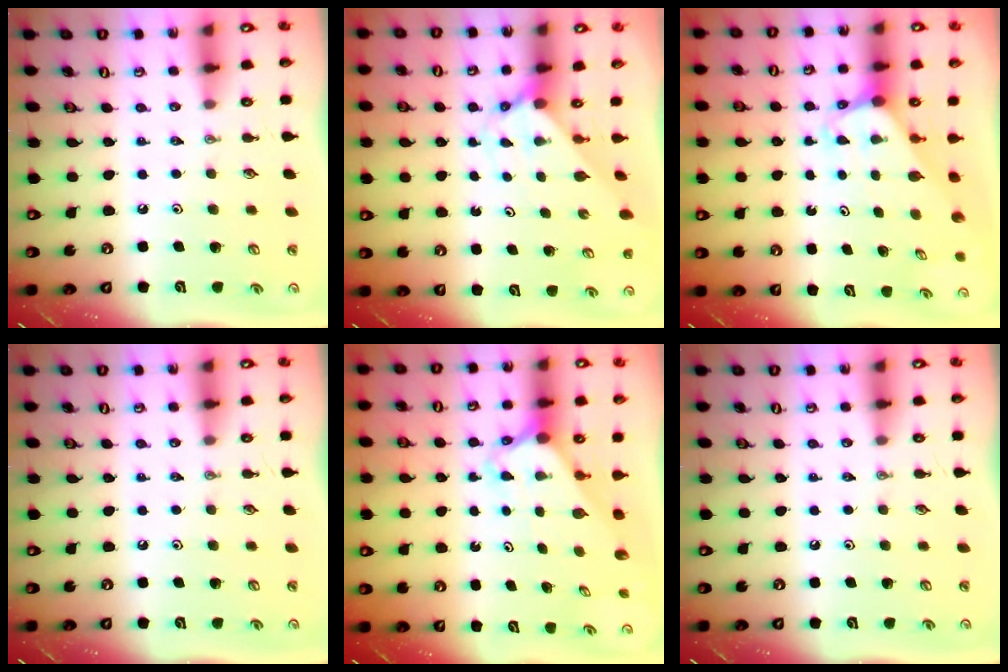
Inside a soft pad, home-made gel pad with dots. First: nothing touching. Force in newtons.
{"total": 2.0, "press": 2.0, "slide": 0.2}
{"total": 1.9, "press": 1.9, "slide": 0.1}
{"total": 0.0}
{"total": 2.3, "press": 2.3, "slide": 0.2}
{"total": 0.0}